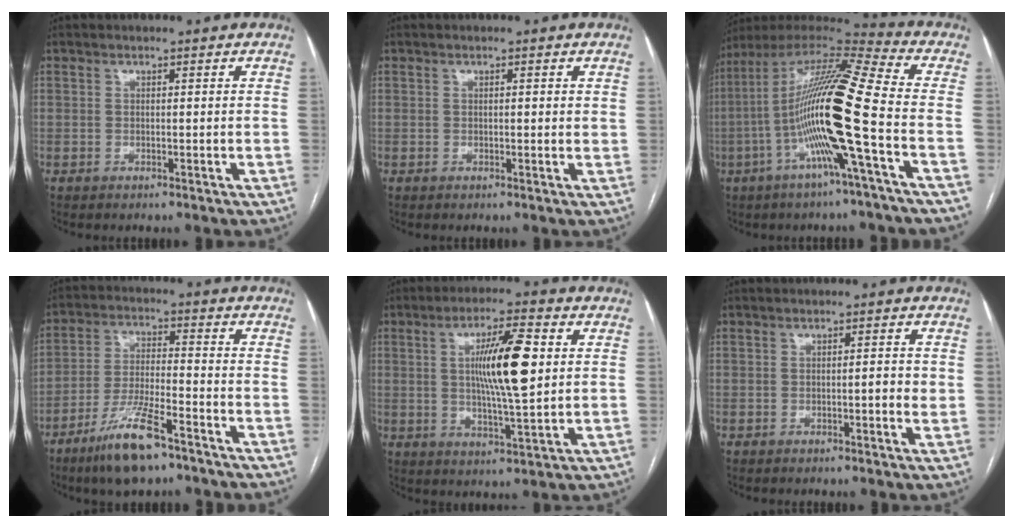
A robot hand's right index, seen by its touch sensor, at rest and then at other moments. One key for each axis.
{"total": 1.0, "fx": 0.4, "fy": 0.3, "fz": 0.9, "tx": -0.016, "ty": 0.000, "tz": 0.003}
{"total": 19.2, "fx": -4.3, "fy": -0.5, "fz": 18.7, "tx": -0.353, "ty": 0.004, "tz": -0.094}
{"total": 10.8, "fx": -7.4, "fy": 1.9, "fz": 7.7, "tx": -0.156, "ty": -0.020, "tz": -0.134}
{"total": 12.0, "fx": 2.1, "fy": 2.2, "fz": 11.6, "tx": -0.198, "ty": 0.005, "tz": 0.036}
{"total": 2.5, "fx": -0.2, "fy": 0.4, "fz": 2.5, "tx": -0.037, "ty": 0.001, "tz": -0.004}